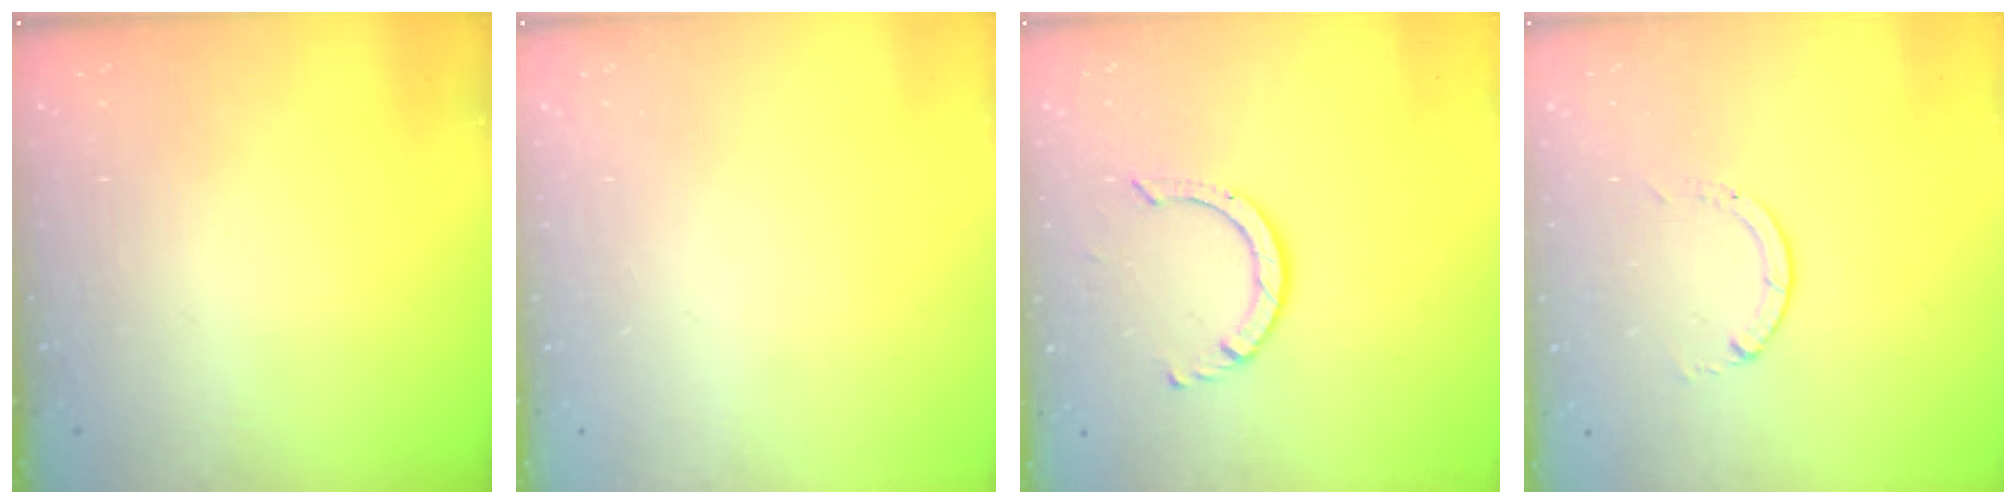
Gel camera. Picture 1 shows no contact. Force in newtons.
{"total": 0.0}
{"total": 3.9, "press": 3.9, "slide": 0.3}
{"total": 0.6, "press": 0.5, "slide": 0.1}